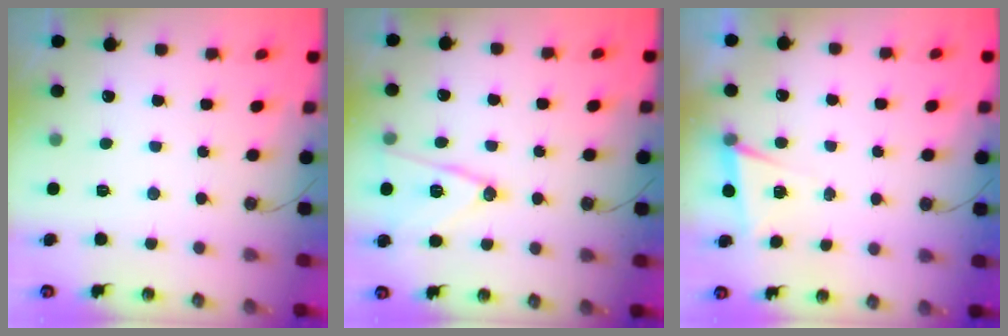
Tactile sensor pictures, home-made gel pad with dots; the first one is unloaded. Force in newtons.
{"total": 13.0, "press": 12.7, "slide": 2.8}
{"total": 4.2, "press": 3.0, "slide": 3.0}